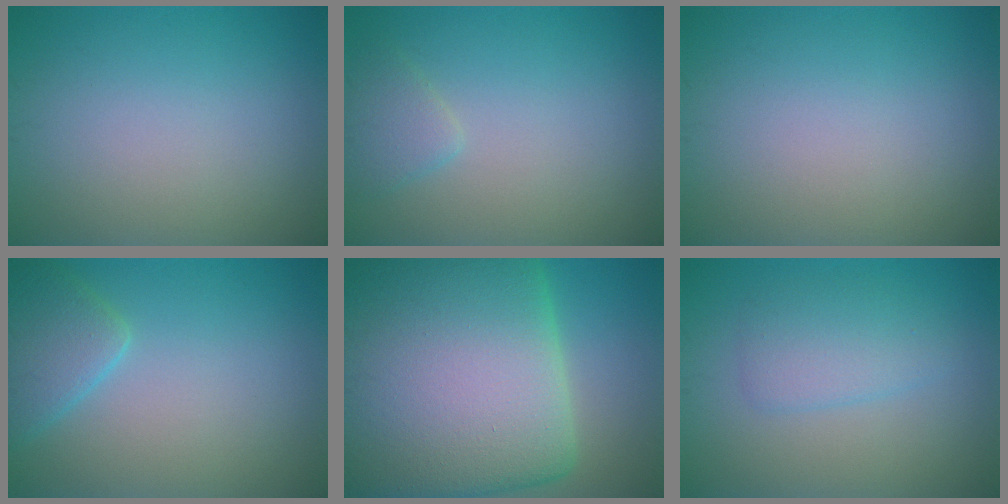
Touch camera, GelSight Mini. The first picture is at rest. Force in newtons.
{"total": 1.7, "press": 1.7, "slide": 0.2}
{"total": 0.0}
{"total": 3.5, "press": 3.5, "slide": 0.2}
{"total": 24.4, "press": 24.3, "slide": 0.7}
{"total": 2.8, "press": 2.8, "slide": 0.1}